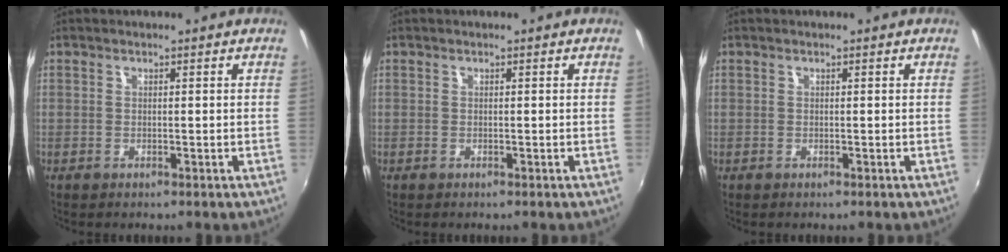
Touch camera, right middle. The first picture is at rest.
{"total": 0.0}
{"total": 0.0}